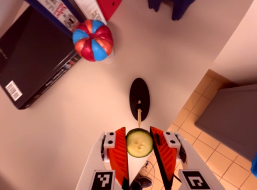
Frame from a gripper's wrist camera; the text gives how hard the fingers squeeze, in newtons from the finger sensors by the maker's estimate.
{"total": 8.1, "left": 8.0, "right": 8.3}